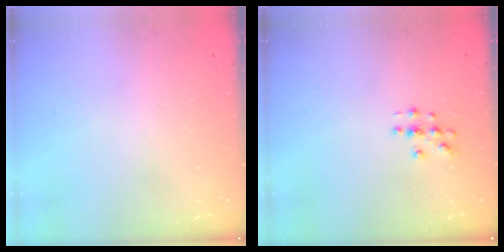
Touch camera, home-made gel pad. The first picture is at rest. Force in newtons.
{"total": 3.0, "press": 3.0, "slide": 0.3}